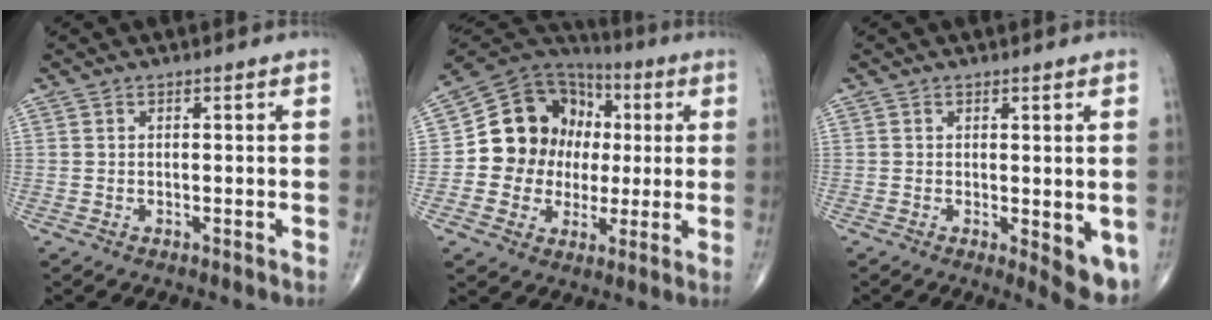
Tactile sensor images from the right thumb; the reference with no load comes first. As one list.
[{"total": 17.0, "force": [0.8, 14.7, 8.5], "torque": [-0.101, 0.035, 0.019]}, {"total": 6.3, "force": [-1.0, 2.3, 5.8], "torque": [-0.066, -0.016, -0.008]}]